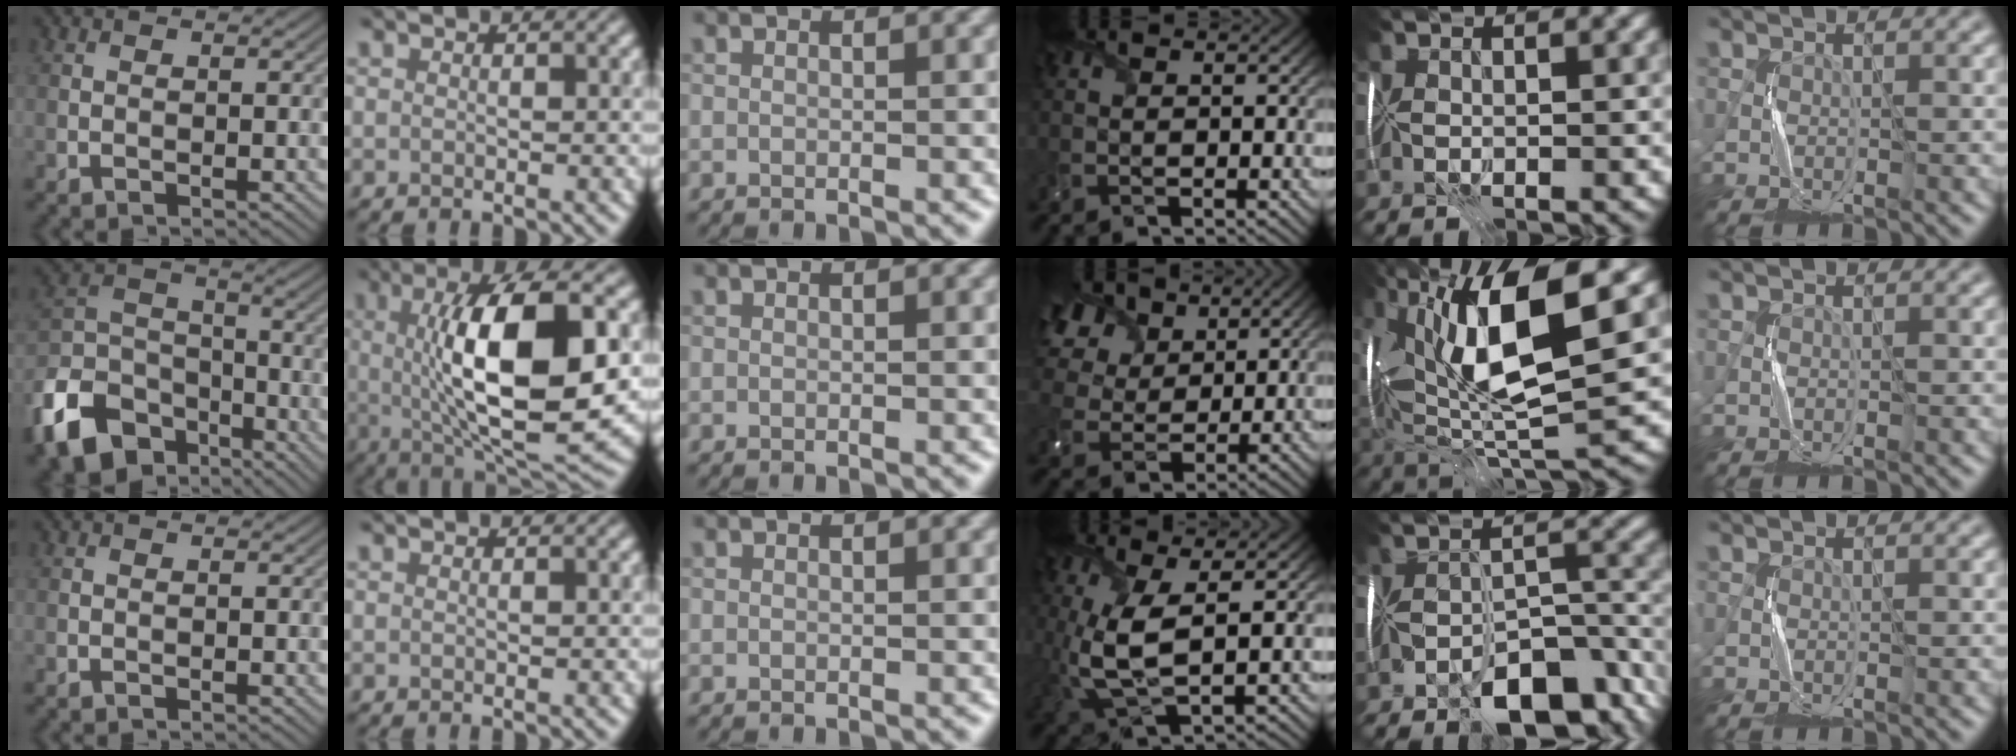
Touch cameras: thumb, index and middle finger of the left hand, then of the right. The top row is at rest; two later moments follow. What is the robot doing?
{"motion": "fold", "object": "plastic wrap"}